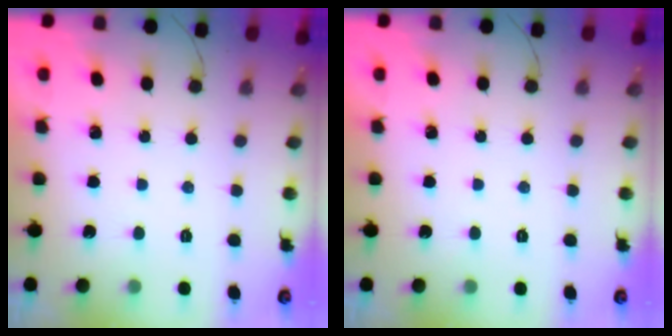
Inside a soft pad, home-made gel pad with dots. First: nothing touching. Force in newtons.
{"total": 0.0}